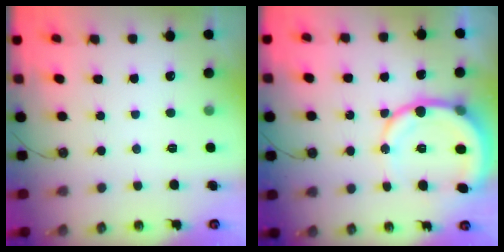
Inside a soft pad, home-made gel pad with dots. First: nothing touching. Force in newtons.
{"total": 12.7, "press": 12.5, "slide": 2.4}